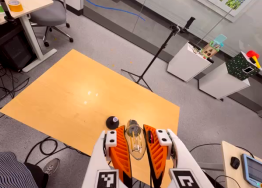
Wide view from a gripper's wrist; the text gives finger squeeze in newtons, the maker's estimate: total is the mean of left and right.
{"total": 23.7, "left": 25.9, "right": 21.5}